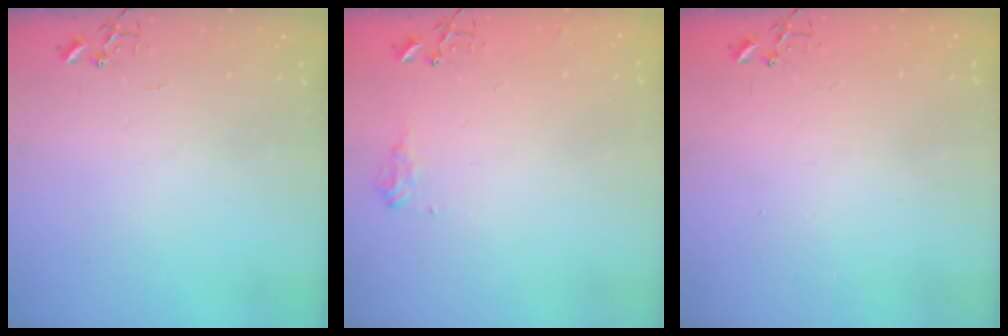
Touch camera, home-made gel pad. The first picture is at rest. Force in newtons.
{"total": 7.7, "press": 7.6, "slide": 1.0}
{"total": 1.2, "press": 1.2, "slide": 0.1}